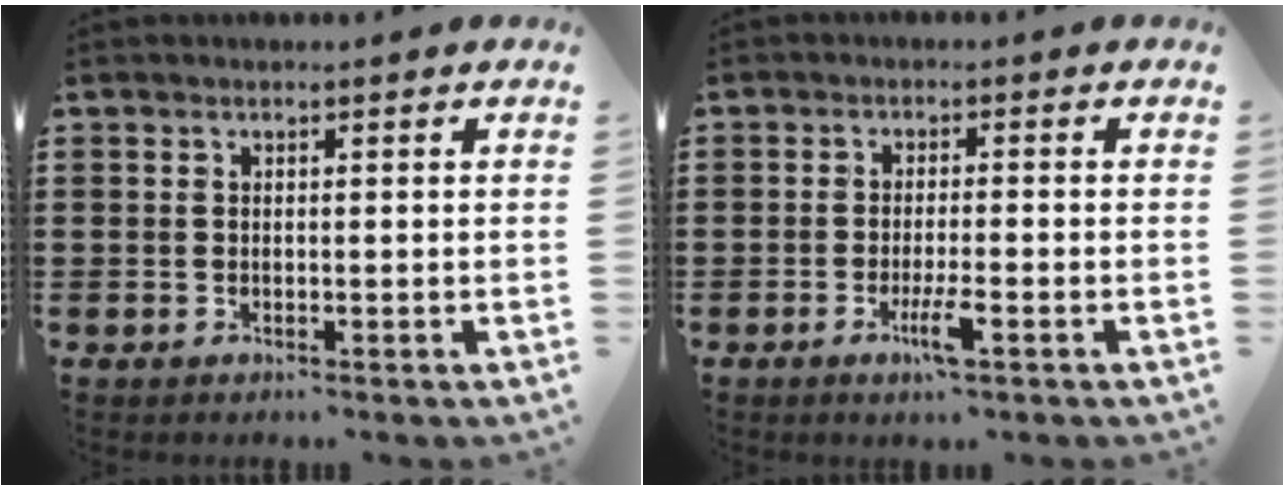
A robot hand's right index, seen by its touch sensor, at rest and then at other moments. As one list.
[{"total": 4.3, "force": [-1.9, 0.4, 3.8], "torque": [-0.075, -0.012, -0.036]}]